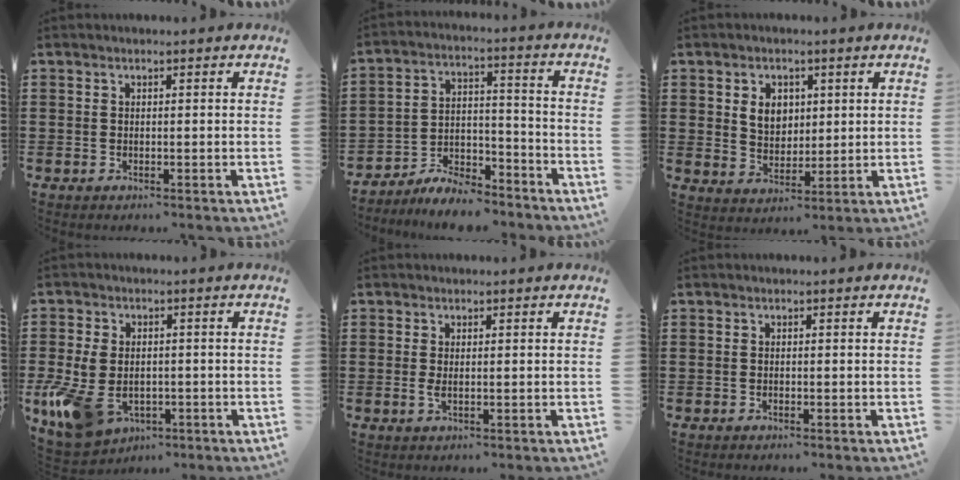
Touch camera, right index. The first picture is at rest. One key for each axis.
{"total": 7.9, "fx": -7.2, "fy": 2.6, "fz": 2.1, "tx": -0.045, "ty": 0.020, "tz": -0.139}
{"total": 4.8, "fx": 1.4, "fy": 3.8, "fz": 2.5, "tx": -0.056, "ty": 0.011, "tz": 0.020}
{"total": 8.4, "fx": -2.4, "fy": 5.5, "fz": 5.9, "tx": -0.152, "ty": 0.002, "tz": -0.045}
{"total": 1.3, "fx": 0.0, "fy": 0.3, "fz": 1.3, "tx": -0.024, "ty": -0.002, "tz": 0.000}
{"total": 0.0}